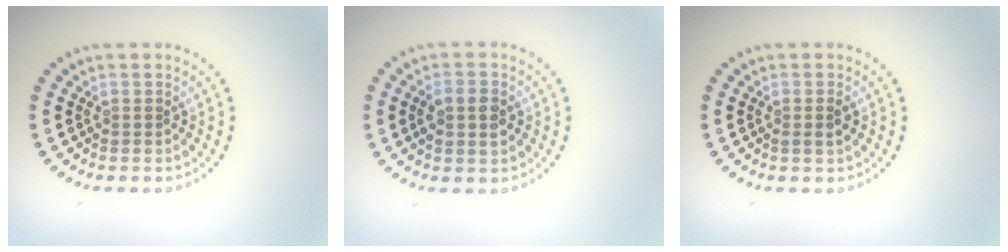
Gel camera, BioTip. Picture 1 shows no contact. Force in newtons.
{"total": 2.5, "press": 2.5, "slide": 0.3}
{"total": 1.1, "press": 1.0, "slide": 0.5}